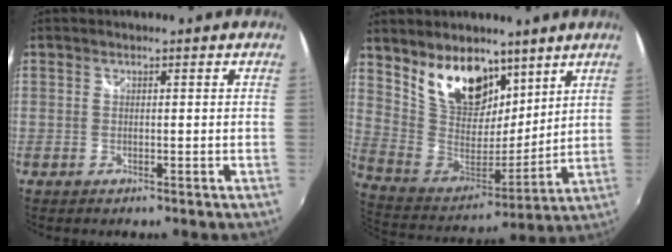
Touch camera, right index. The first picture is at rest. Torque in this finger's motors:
{"motor_torque": [1.18, 0.96, 0.52, 0.11]}